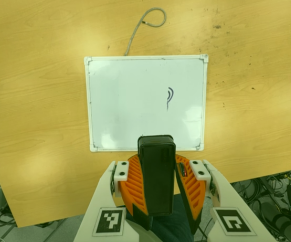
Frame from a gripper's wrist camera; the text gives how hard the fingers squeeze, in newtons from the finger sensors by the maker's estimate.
{"total": 8.9, "left": 8.6, "right": 9.2}